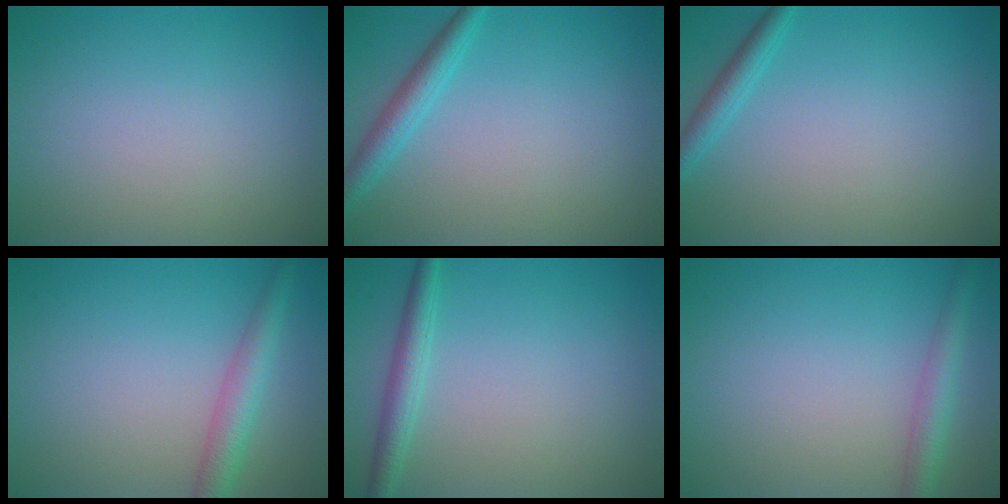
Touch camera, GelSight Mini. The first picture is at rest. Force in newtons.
{"total": 2.5, "press": 2.5, "slide": 0.1}
{"total": 1.8, "press": 1.8, "slide": 0.1}
{"total": 3.2, "press": 3.1, "slide": 0.2}
{"total": 2.3, "press": 2.3, "slide": 0.1}
{"total": 2.7, "press": 2.7, "slide": 0.1}